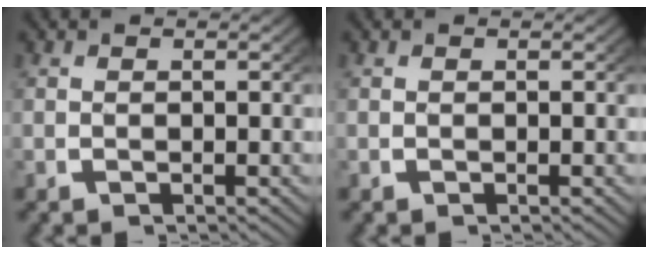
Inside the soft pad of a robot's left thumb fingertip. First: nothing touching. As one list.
[{"total": 0.0}]